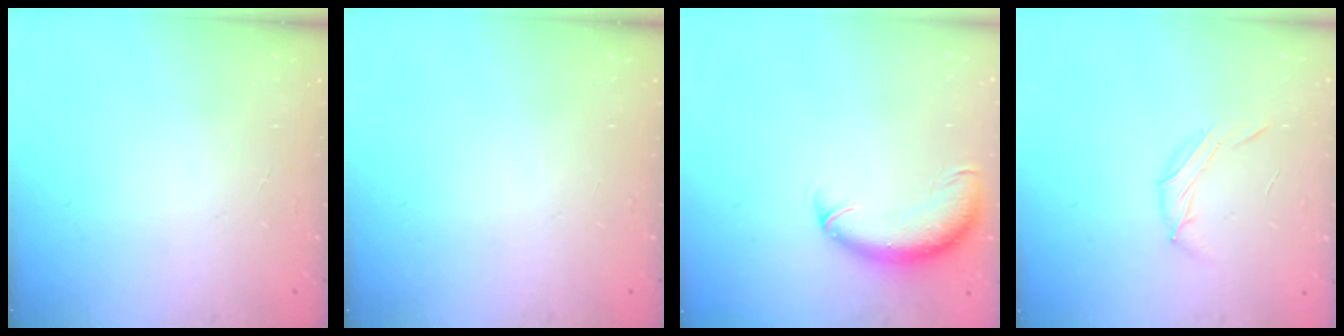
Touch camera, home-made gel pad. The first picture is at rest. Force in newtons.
{"total": 0.0}
{"total": 11.5, "press": 11.2, "slide": 2.6}
{"total": 6.8, "press": 6.8, "slide": 0.5}